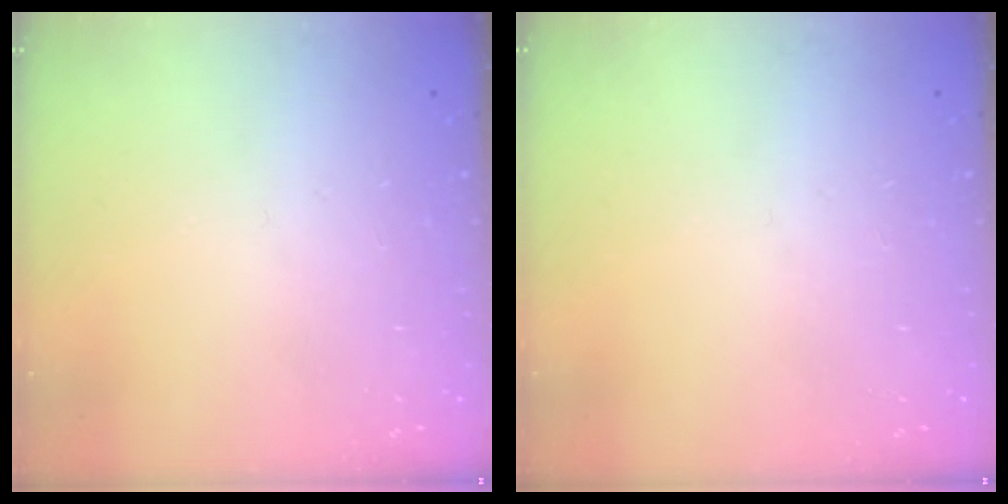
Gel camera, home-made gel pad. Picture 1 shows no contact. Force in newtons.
{"total": 0.0}